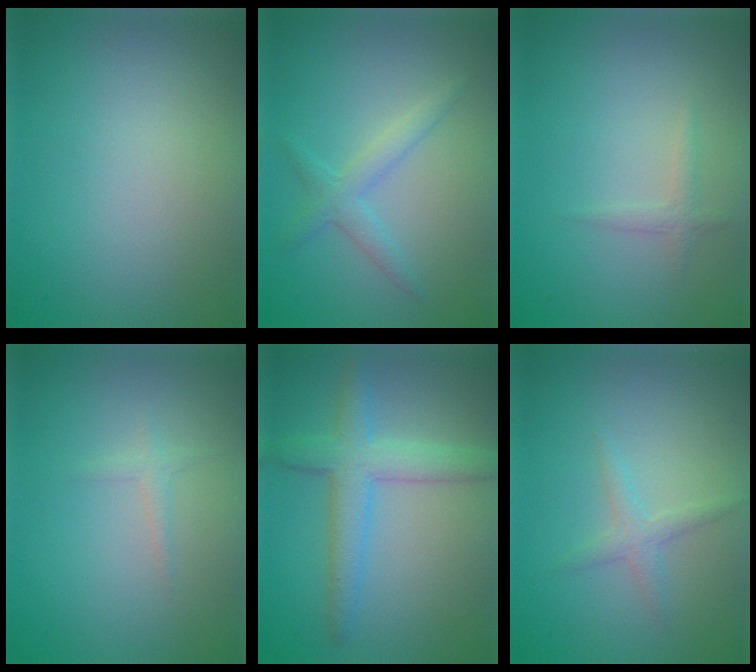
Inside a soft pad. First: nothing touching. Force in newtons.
{"total": 2.2, "press": 2.2, "slide": 0.2}
{"total": 1.1, "press": 1.1, "slide": 0.0}
{"total": 0.8, "press": 0.8, "slide": 0.1}
{"total": 4.4, "press": 4.4, "slide": 0.2}
{"total": 1.5, "press": 1.5, "slide": 0.1}